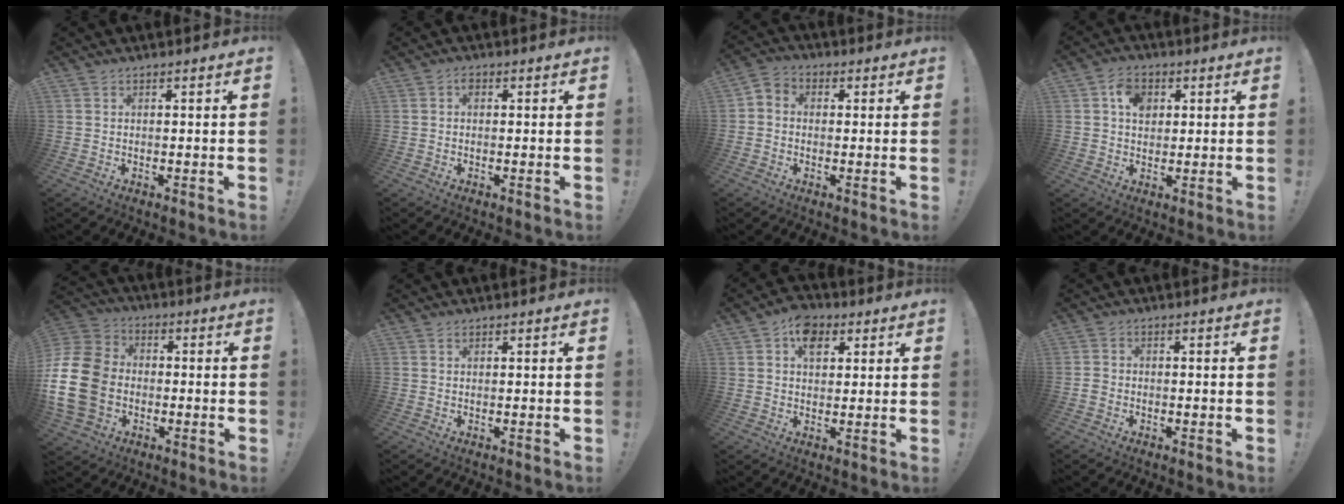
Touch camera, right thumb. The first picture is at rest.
{"total": 1.5, "force": [0.2, 1.1, 1.0], "torque": [-0.013, 0.002, 0.001]}
{"total": 3.8, "force": [-1.1, 3.1, 1.9], "torque": [-0.041, 0.011, -0.018]}
{"total": 7.2, "force": [2.4, 5.6, 4.0], "torque": [-0.058, 0.003, 0.043]}
{"total": 19.0, "force": [-3.2, 14.7, 11.6], "torque": [-0.214, 0.033, -0.047]}
{"total": 0.6, "force": [0.4, 0.3, 0.2], "torque": [-0.008, 0.001, 0.010]}
{"total": 8.1, "force": [3.5, 5.8, 4.5], "torque": [-0.059, -0.005, 0.064]}
{"total": 2.1, "force": [-1.0, 1.4, 1.1], "torque": [-0.013, 0.009, -0.018]}